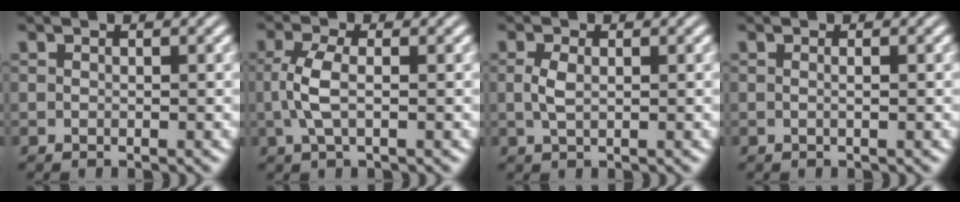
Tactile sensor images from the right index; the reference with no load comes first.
{"total": 2.5, "force": [-0.1, 0.1, 2.5], "torque": [-0.058, -0.006, 0.006]}
{"total": 1.3, "force": [0.1, -0.4, 1.2], "torque": [-0.024, -0.007, 0.013]}
{"total": 0.8, "force": [-0.3, -0.5, 0.6], "torque": [-0.011, -0.003, -0.005]}